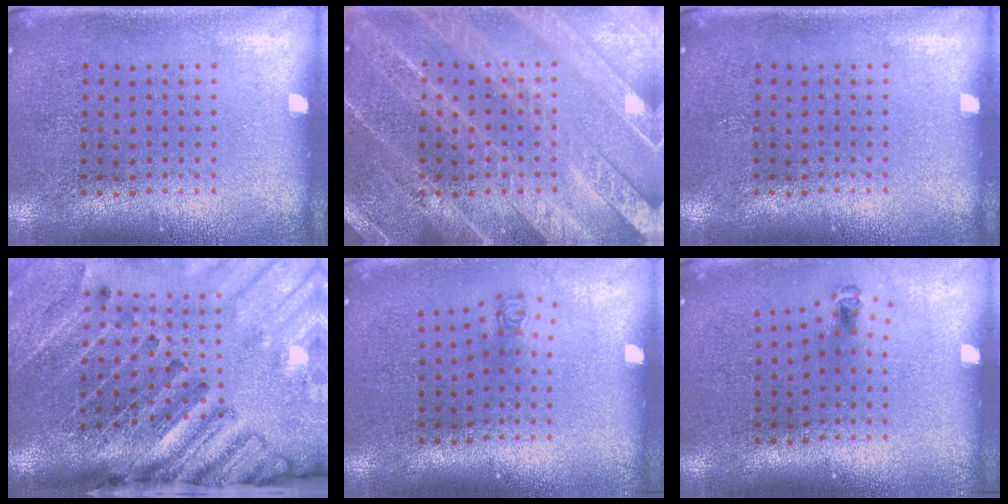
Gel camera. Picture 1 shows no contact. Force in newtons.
{"total": 3.4, "press": 3.4, "slide": 0.4}
{"total": 0.0}
{"total": 4.7, "press": 3.4, "slide": 3.2}
{"total": 0.8, "press": 0.4, "slide": 0.7}
{"total": 0.7, "press": 0.3, "slide": 0.6}